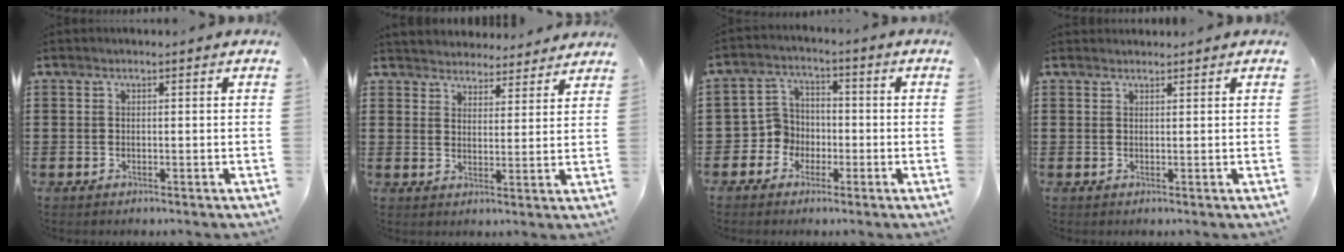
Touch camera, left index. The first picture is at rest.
{"total": 3.9, "force": [3.8, 0.4, -0.5], "torque": [-0.006, -0.017, 0.070]}
{"total": 5.1, "force": [-2.2, 4.5, 0.8], "torque": [-0.046, 0.006, -0.050]}
{"total": 0.9, "force": [0.9, 0.2, 0.0], "torque": [-0.003, 0.000, 0.019]}